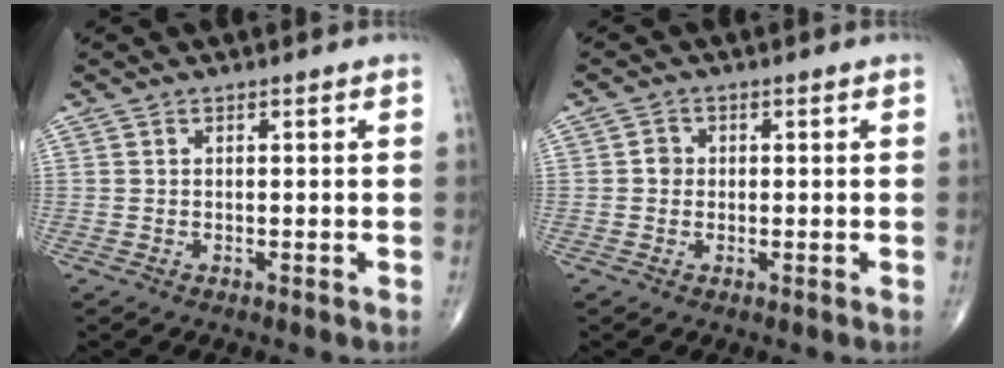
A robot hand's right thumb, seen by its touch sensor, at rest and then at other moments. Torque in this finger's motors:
{"motor_torque": [0.32, 0.54, 0.43, -0.05, 0.01]}